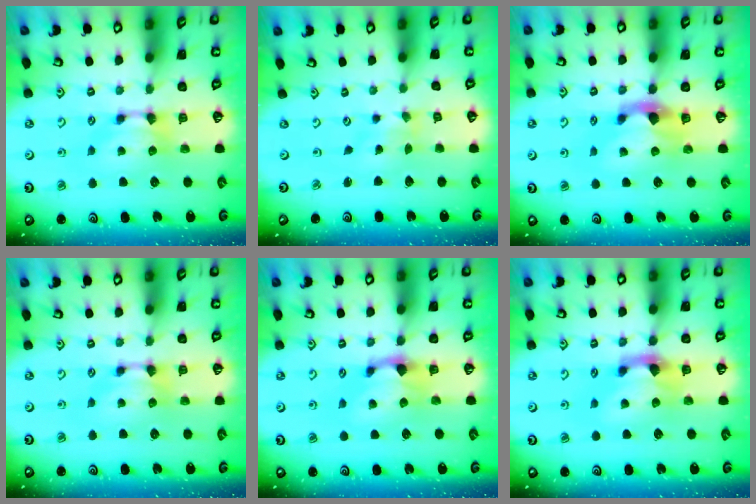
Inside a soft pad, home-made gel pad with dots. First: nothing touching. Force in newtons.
{"total": 2.3, "press": 2.1, "slide": 0.9}
{"total": 2.9, "press": 2.6, "slide": 1.4}
{"total": 0.0}
{"total": 1.2, "press": 0.4, "slide": 1.2}
{"total": 2.4, "press": 2.0, "slide": 1.3}